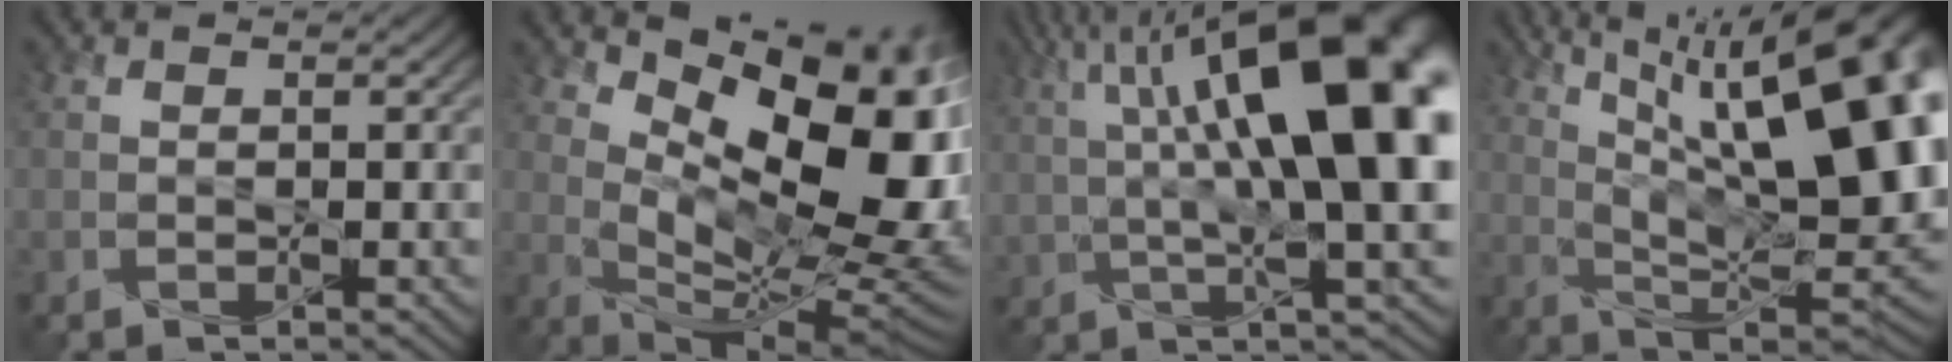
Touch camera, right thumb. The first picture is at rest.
{"total": 17.2, "force": [6.0, 7.8, 14.1], "torque": [-0.214, 0.002, 0.114]}
{"total": 19.2, "force": [4.7, 6.4, 17.4], "torque": [-0.271, 0.039, 0.077]}
{"total": 21.0, "force": [7.1, 7.9, 18.1], "torque": [-0.259, 0.040, 0.106]}